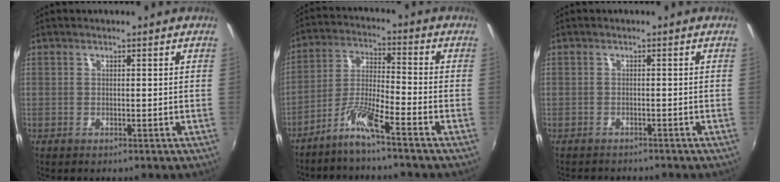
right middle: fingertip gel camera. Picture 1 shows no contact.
{"total": 6.4, "force": [-4.8, -0.7, 4.1], "torque": [-0.095, 0.009, -0.097]}
{"total": 2.8, "force": [-2.6, 0.9, 0.4], "torque": [-0.018, -0.002, -0.045]}